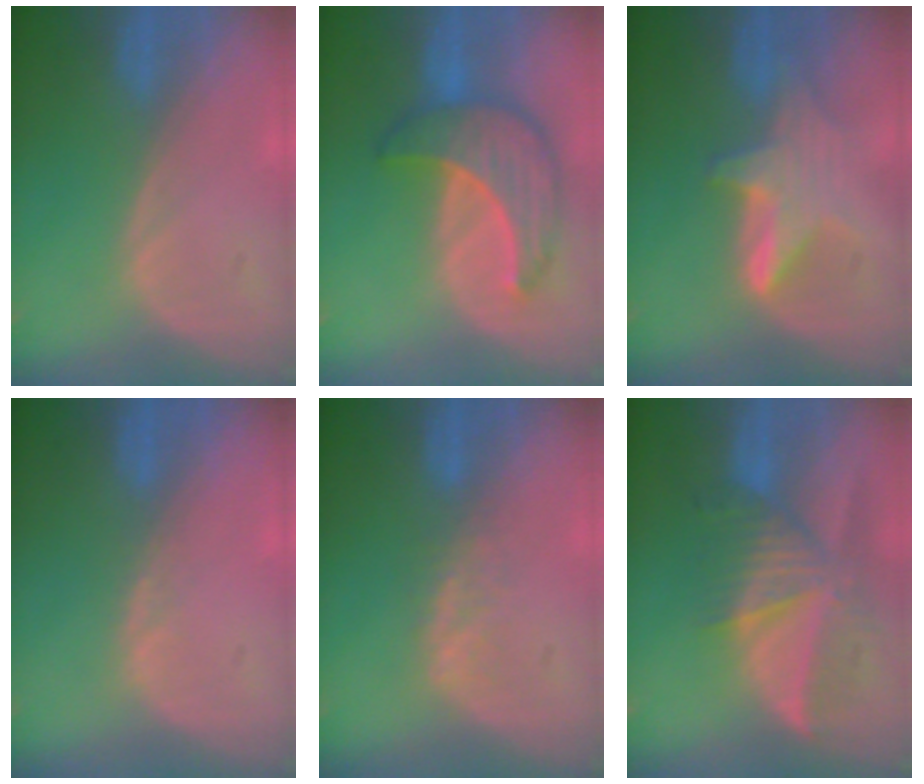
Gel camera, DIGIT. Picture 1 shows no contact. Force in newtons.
{"total": 8.8, "press": 8.7, "slide": 0.6}
{"total": 6.1, "press": 6.0, "slide": 0.5}
{"total": 0.8, "press": 0.8, "slide": 0.3}
{"total": 2.3, "press": 2.3, "slide": 0.5}
{"total": 9.3, "press": 8.4, "slide": 4.0}